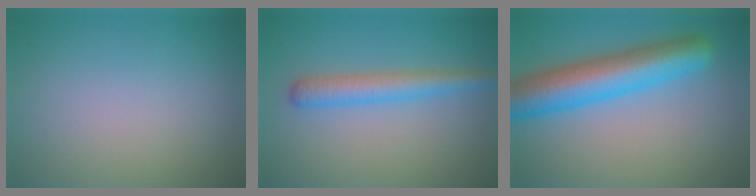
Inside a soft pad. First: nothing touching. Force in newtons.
{"total": 3.3, "press": 3.3, "slide": 0.1}
{"total": 7.8, "press": 7.8, "slide": 0.2}